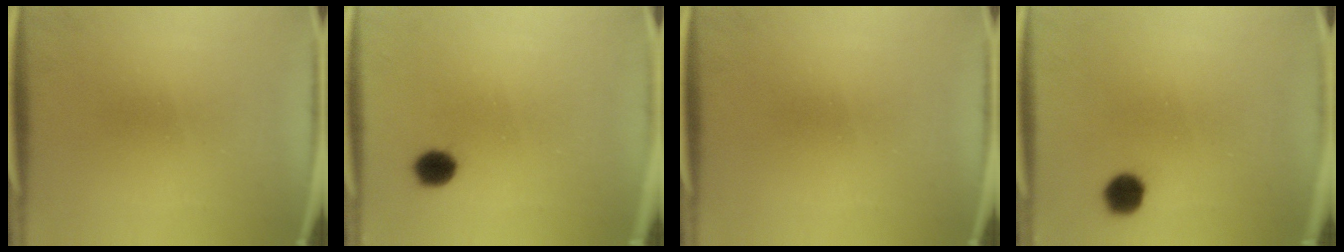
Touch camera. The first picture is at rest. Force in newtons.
{"total": 4.5}
{"total": 0.0}
{"total": 4.8}